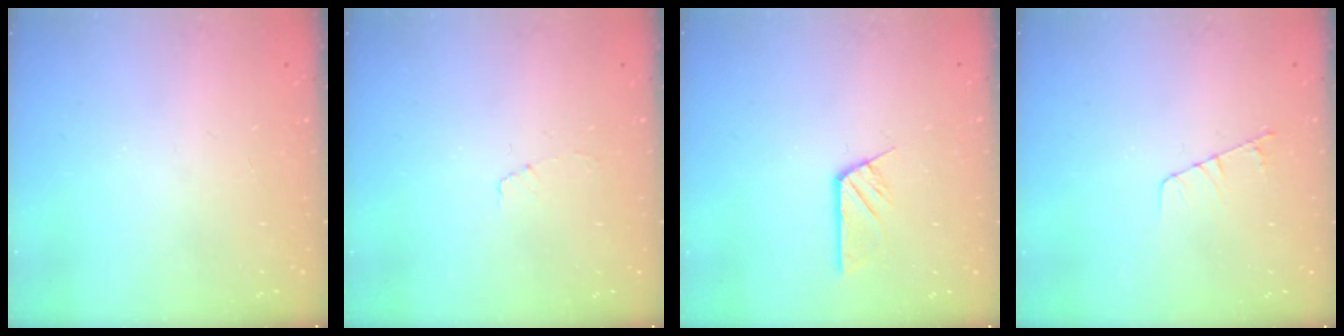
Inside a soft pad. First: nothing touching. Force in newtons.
{"total": 3.8, "press": 3.8, "slide": 0.3}
{"total": 4.5, "press": 4.5, "slide": 0.0}
{"total": 4.2, "press": 4.2, "slide": 0.5}